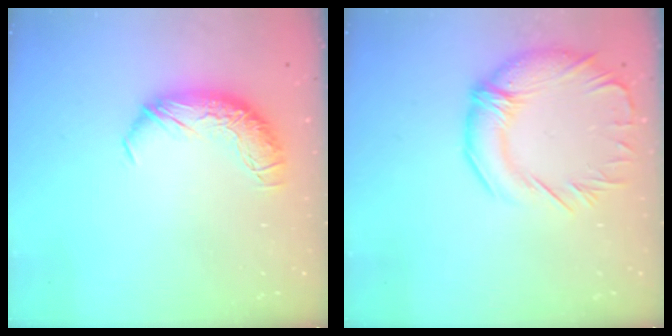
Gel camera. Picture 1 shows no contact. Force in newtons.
{"total": 3.5, "press": 3.2, "slide": 1.4}